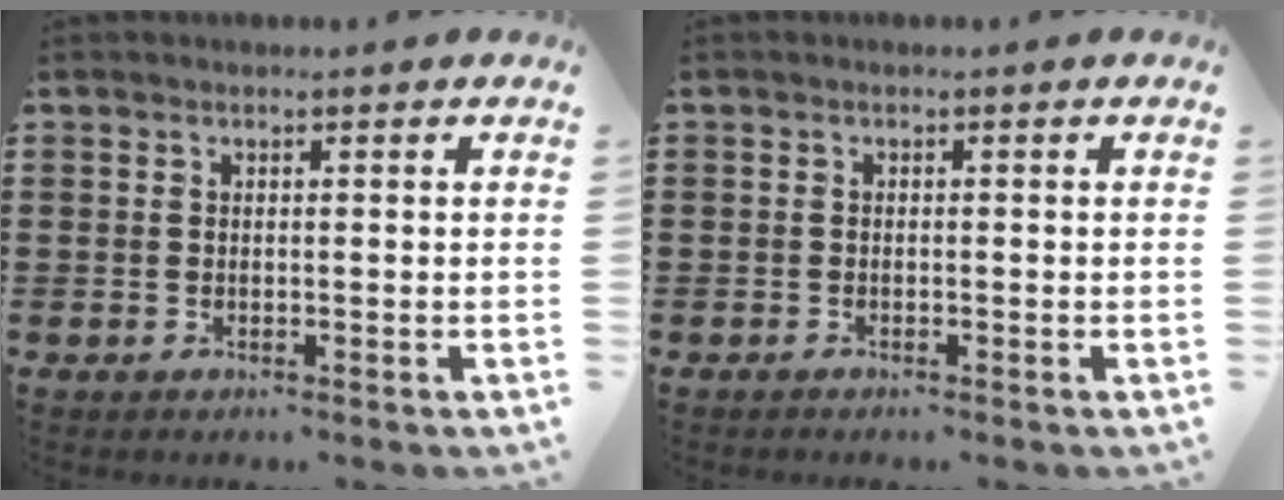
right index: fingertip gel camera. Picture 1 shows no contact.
{"total": 0.5, "force": [-0.5, 0.1, 0.0], "torque": [0.000, 0.002, -0.011]}